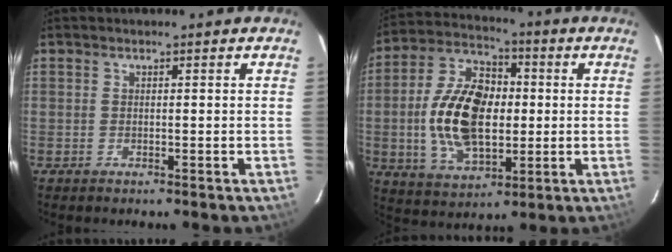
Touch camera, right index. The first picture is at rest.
{"total": 17.3, "force": [-0.9, 10.6, 13.6], "torque": [-0.268, 0.019, -0.009]}